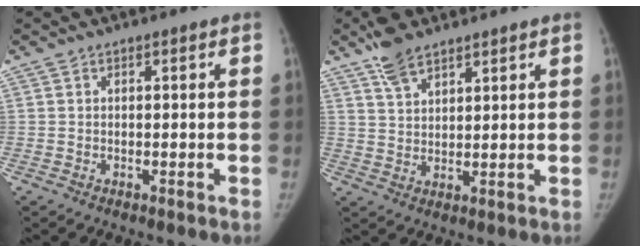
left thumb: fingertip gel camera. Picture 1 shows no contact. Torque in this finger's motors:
{"motor_torque": [0.49, -0.34, 0.66, -0.56, 0.24]}